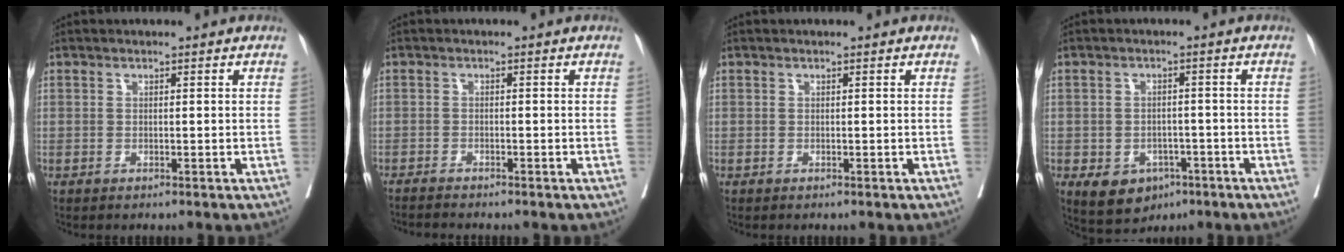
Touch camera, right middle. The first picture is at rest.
{"total": 2.8, "force": [-2.6, -0.4, 0.8], "torque": [-0.014, -0.007, -0.044]}
{"total": 0.0}
{"total": 6.7, "force": [-3.4, 5.0, 3.0], "torque": [-0.046, 0.004, -0.041]}